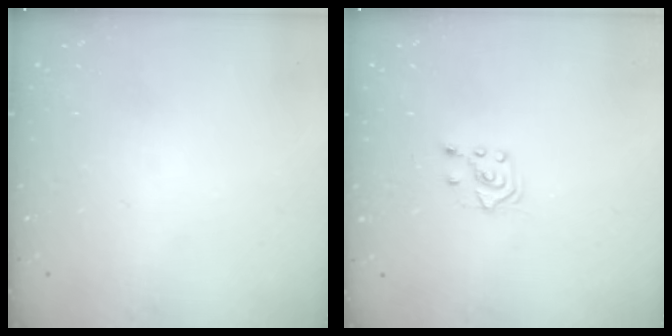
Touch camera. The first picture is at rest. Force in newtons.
{"total": 3.8, "press": 3.8, "slide": 0.5}